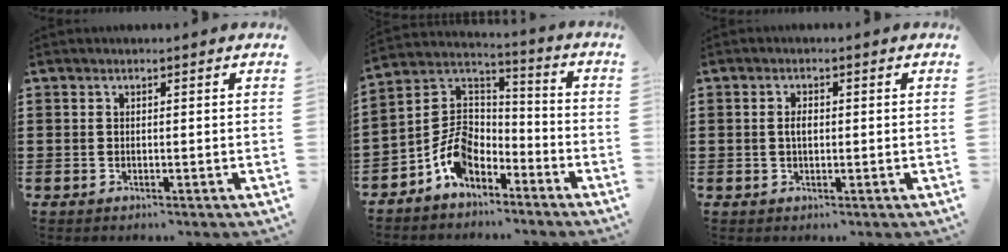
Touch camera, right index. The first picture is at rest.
{"total": 8.5, "force": [-4.7, 5.7, 4.1], "torque": [-0.108, 0.008, -0.096]}
{"total": 1.9, "force": [-0.2, 0.8, 1.7], "torque": [-0.033, 0.004, -0.006]}